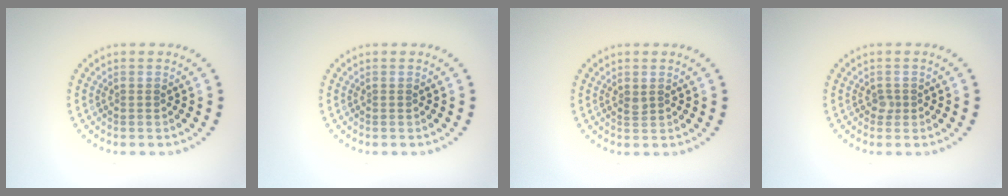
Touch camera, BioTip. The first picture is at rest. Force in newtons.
{"total": 0.0}
{"total": 0.6, "press": 0.6, "slide": 0.3}
{"total": 0.8, "press": 0.6, "slide": 0.5}